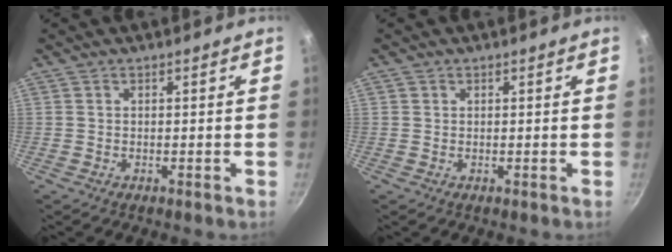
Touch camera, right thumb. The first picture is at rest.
{"total": 0.7, "force": [0.2, 0.6, 0.1], "torque": [0.003, 0.001, 0.001]}